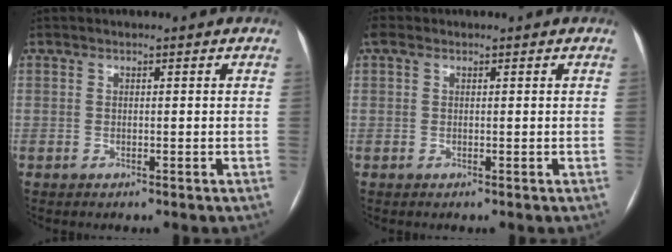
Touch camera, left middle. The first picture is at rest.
{"total": 1.1, "force": [0.7, 0.6, 0.7], "torque": [-0.019, 0.023, 0.014]}